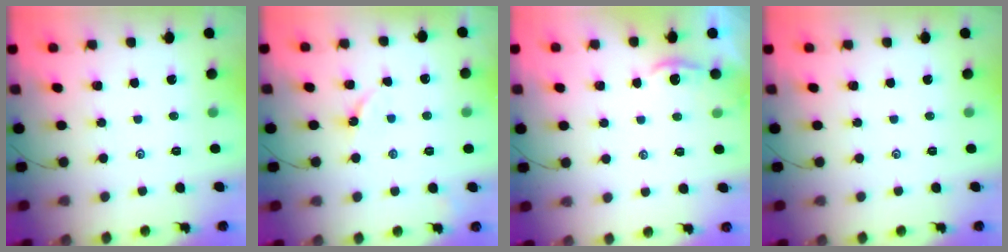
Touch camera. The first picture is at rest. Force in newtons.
{"total": 4.1, "press": 4.0, "slide": 0.7}
{"total": 2.0, "press": 2.0, "slide": 0.1}
{"total": 0.0}